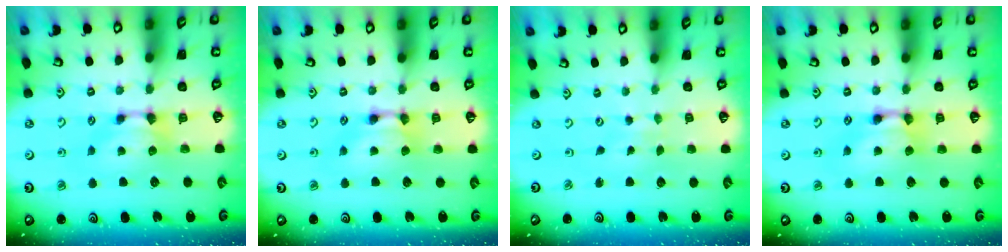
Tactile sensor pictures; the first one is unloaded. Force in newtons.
{"total": 1.7, "press": 1.7, "slide": 0.2}
{"total": 4.7, "press": 4.7, "slide": 0.2}
{"total": 2.2, "press": 2.2, "slide": 0.1}